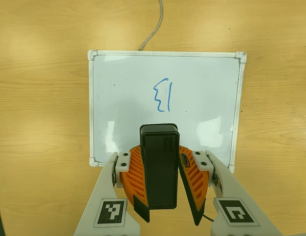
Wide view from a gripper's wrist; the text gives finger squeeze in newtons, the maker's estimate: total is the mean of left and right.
{"total": 9.6, "left": 9.5, "right": 9.8}